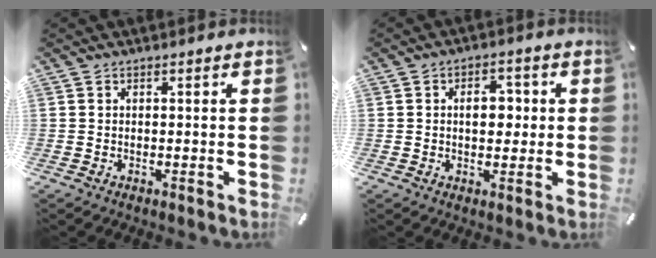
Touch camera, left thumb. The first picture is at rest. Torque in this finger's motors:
{"motor_torque": [0.86, 1.06, 0.32, -0.45, 0.01]}